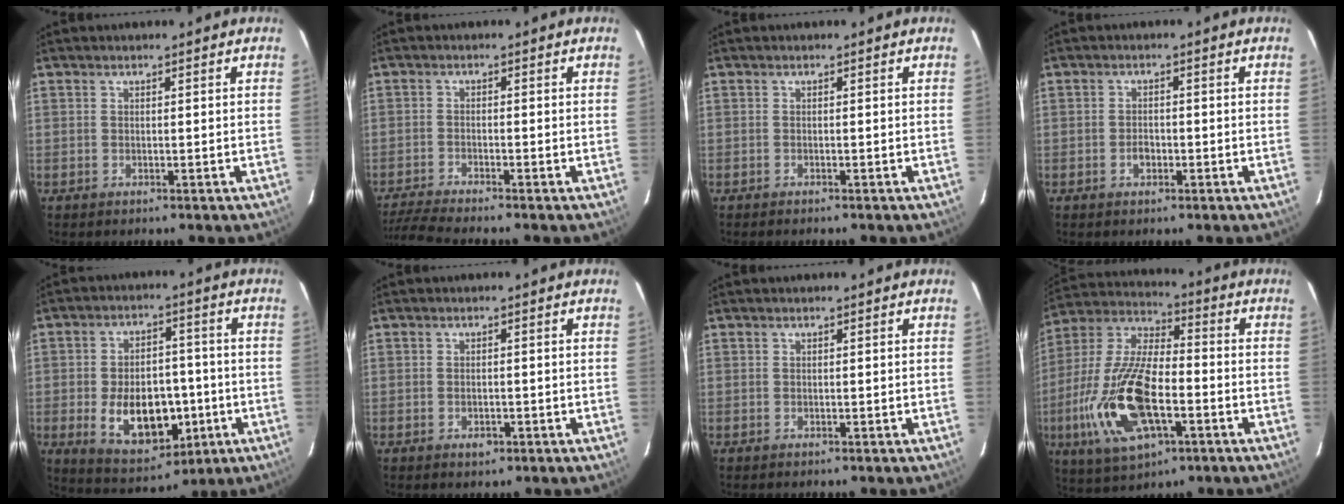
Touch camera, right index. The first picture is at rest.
{"total": 6.4, "force": [-5.8, -0.8, 2.7], "torque": [-0.080, -0.020, -0.109]}
{"total": 0.5, "force": [-0.5, 0.0, 0.2], "torque": [-0.002, -0.001, -0.009]}
{"total": 2.0, "force": [-0.9, 1.4, 1.1], "torque": [-0.022, 0.005, -0.015]}
{"total": 14.5, "force": [-3.6, 9.1, 10.8], "torque": [-0.206, 0.003, -0.032]}
{"total": 2.0, "force": [-0.9, 1.3, 1.2], "torque": [-0.020, 0.000, -0.013]}
{"total": 0.0}
{"total": 20.5, "force": [-6.1, 8.8, 17.5], "torque": [-0.382, -0.017, -0.113]}